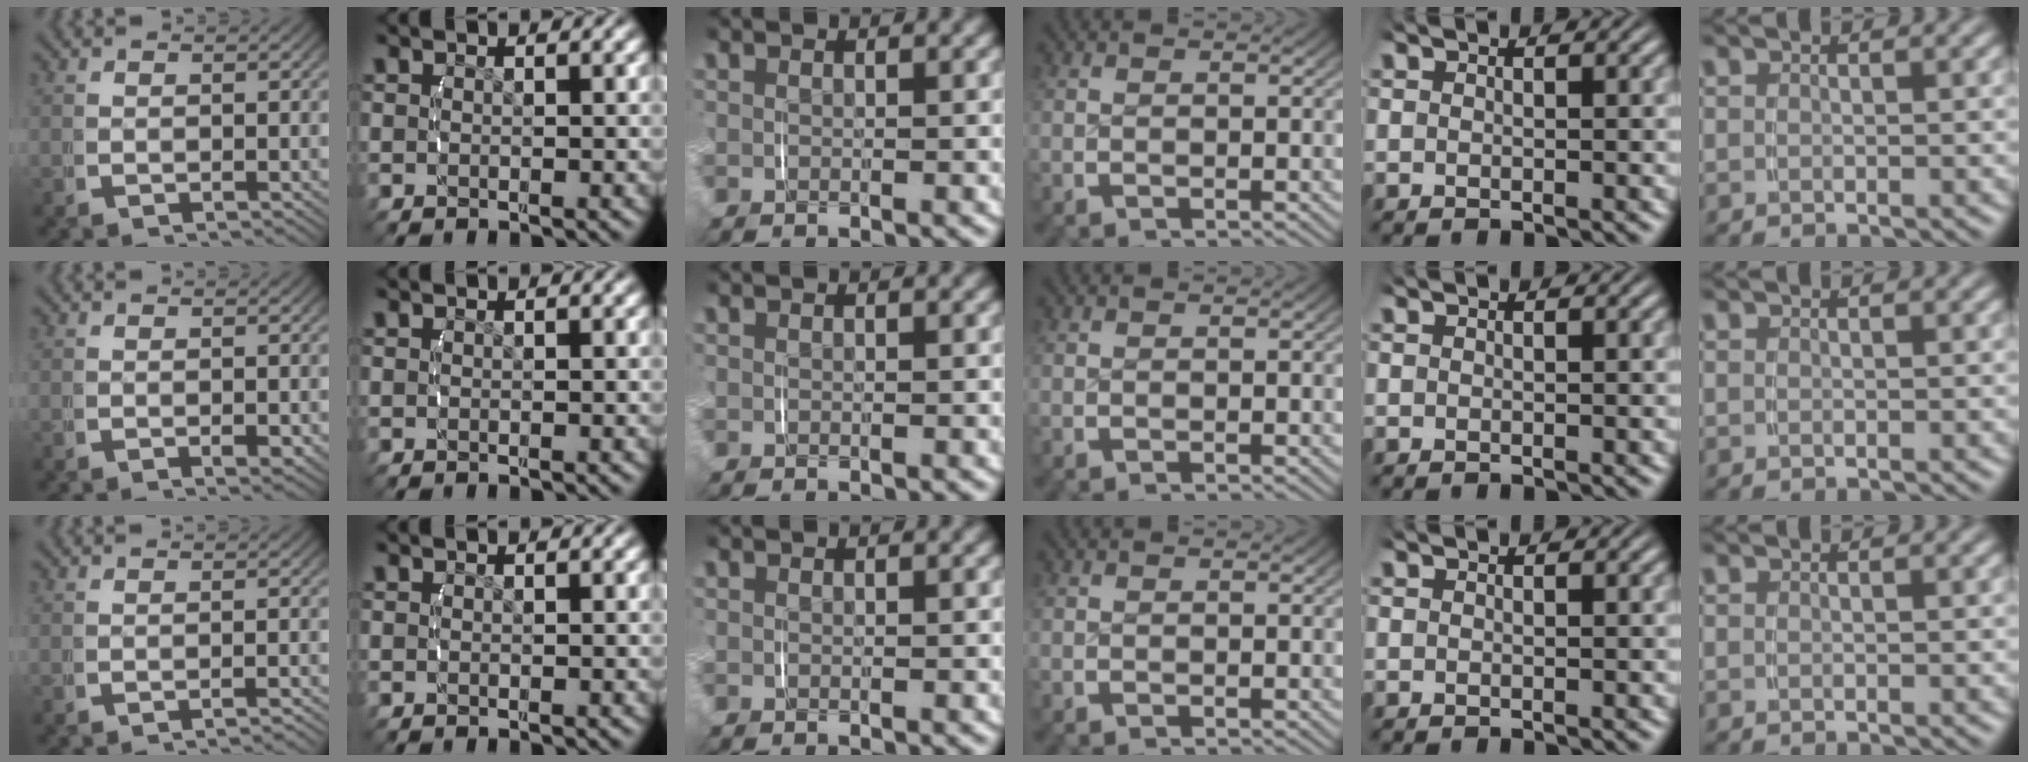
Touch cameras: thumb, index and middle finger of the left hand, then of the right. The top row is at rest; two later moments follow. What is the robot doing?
{"motion": "lift_and_place", "object": "string"}